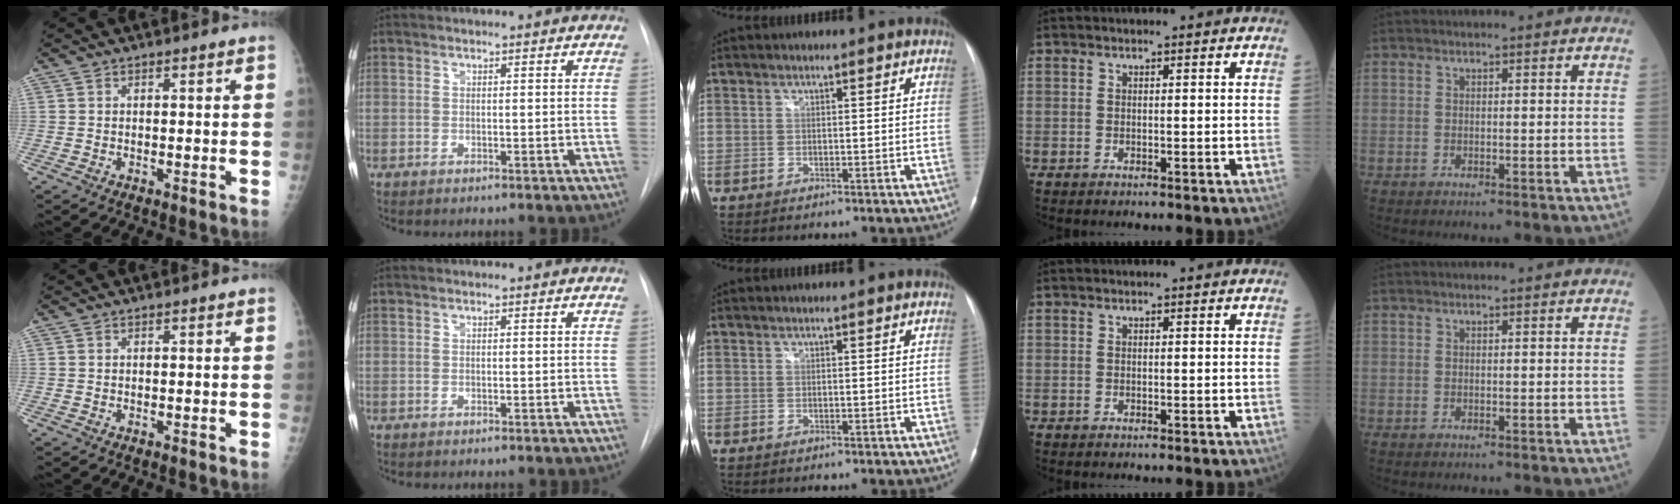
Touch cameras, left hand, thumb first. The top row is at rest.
{}